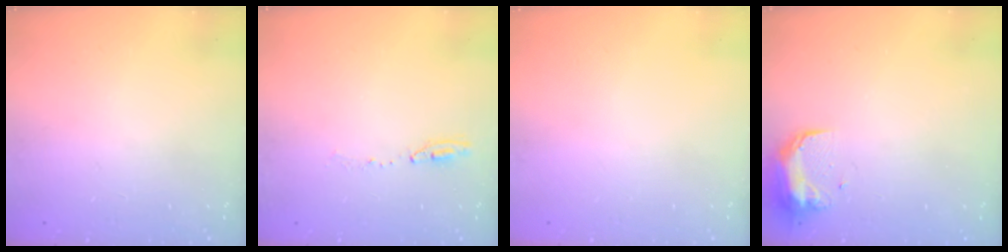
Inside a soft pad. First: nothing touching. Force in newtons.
{"total": 5.7, "press": 5.7, "slide": 0.7}
{"total": 0.0}
{"total": 9.2, "press": 9.2, "slide": 0.6}